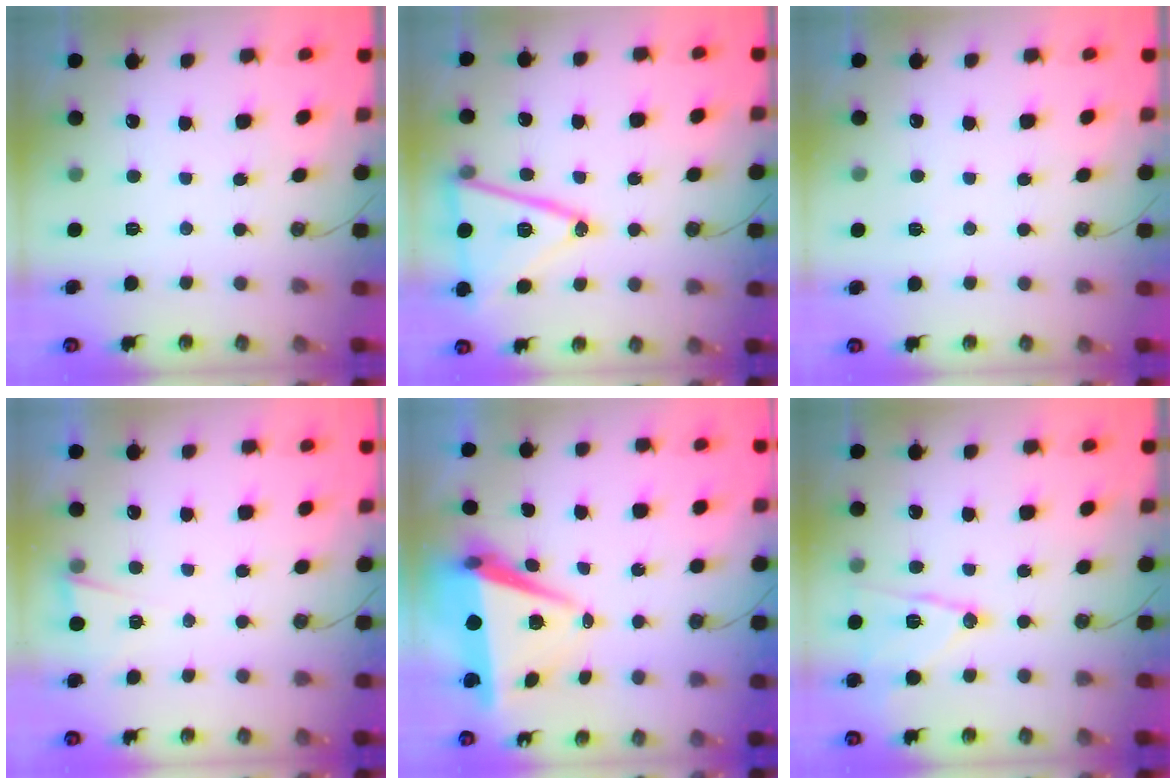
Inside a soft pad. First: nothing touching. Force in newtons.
{"total": 18.5, "press": 18.2, "slide": 3.2}
{"total": 5.2, "press": 2.8, "slide": 4.4}
{"total": 2.8, "press": 2.3, "slide": 1.6}
{"total": 7.7, "press": 6.3, "slide": 4.3}
{"total": 13.3, "press": 13.2, "slide": 0.7}